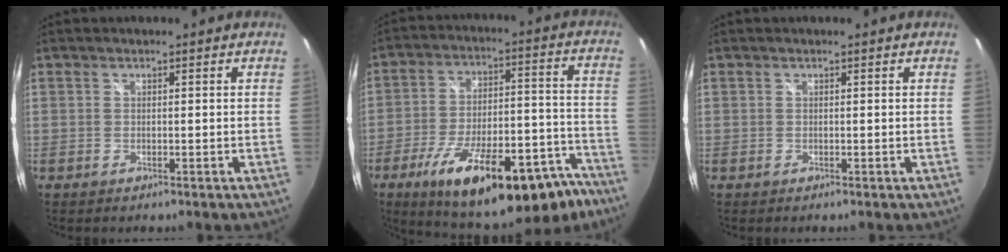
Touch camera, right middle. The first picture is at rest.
{"total": 28.3, "force": [-19.8, 9.0, 18.2], "torque": [-0.269, -0.002, -0.270]}
{"total": 0.0}